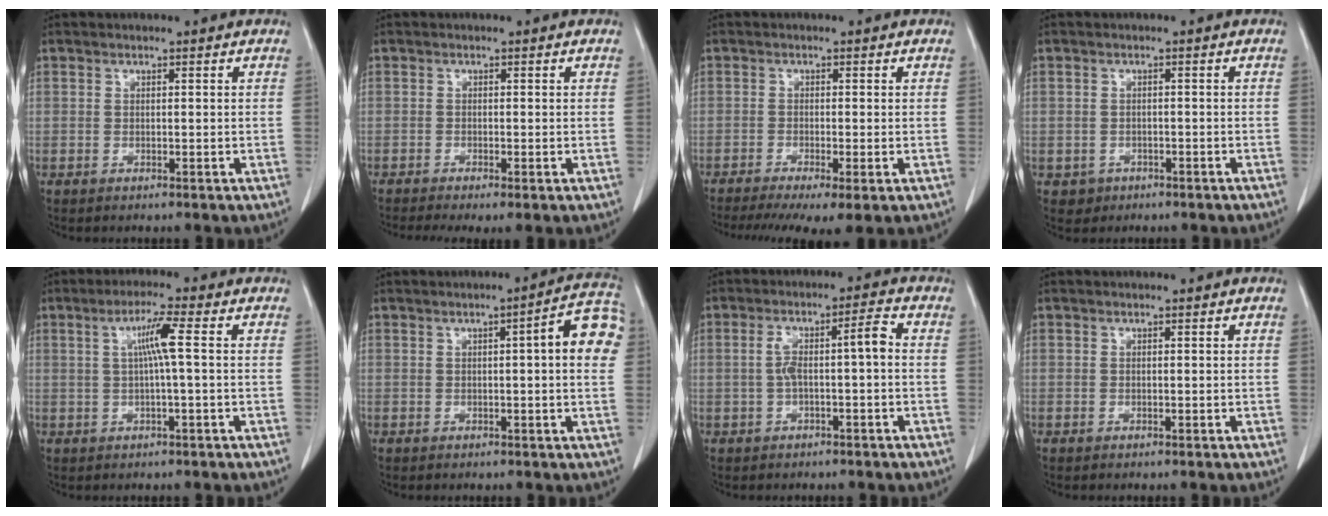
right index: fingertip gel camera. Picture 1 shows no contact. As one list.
[{"total": 4.3, "force": [-2.8, 0.8, 3.1], "torque": [-0.050, -0.013, -0.045]}, {"total": 8.6, "force": [-5.7, 1.4, 6.2], "torque": [-0.100, -0.015, -0.094]}, {"total": 2.3, "force": [-1.0, 2.0, 0.0], "torque": [0.001, 0.011, -0.010]}, {"total": 4.8, "force": [0.7, -0.6, 4.7], "torque": [-0.087, 0.009, 0.016]}, {"total": 8.0, "force": [1.3, 0.9, 7.8], "torque": [-0.091, 0.021, 0.007]}, {"total": 5.4, "force": [-0.3, 0.7, 5.3], "torque": [-0.100, 0.028, -0.002]}, {"total": 0.0}]